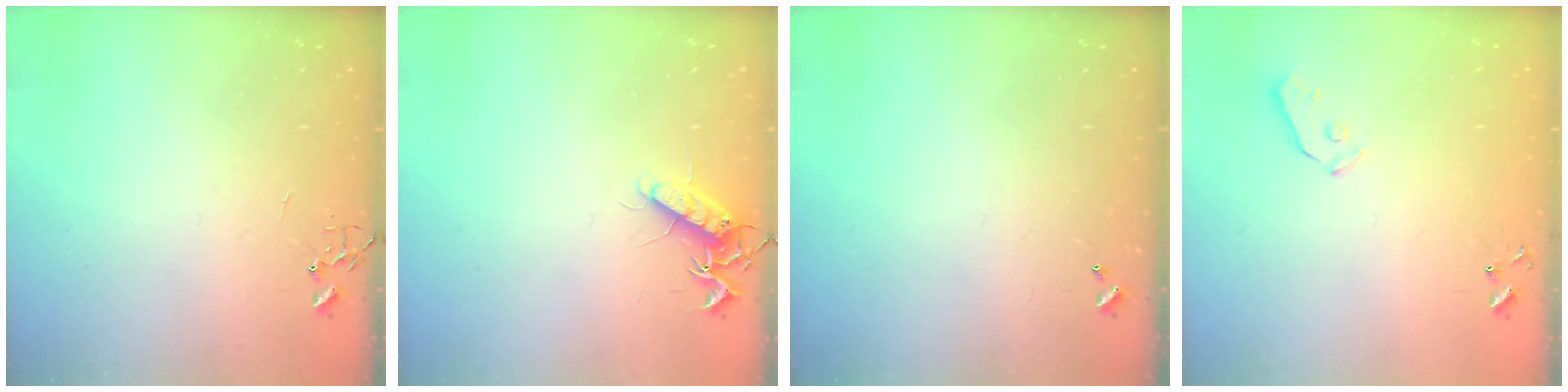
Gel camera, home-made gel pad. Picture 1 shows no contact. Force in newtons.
{"total": 11.1, "press": 11.1, "slide": 0.3}
{"total": 0.0}
{"total": 3.8, "press": 3.8, "slide": 0.4}